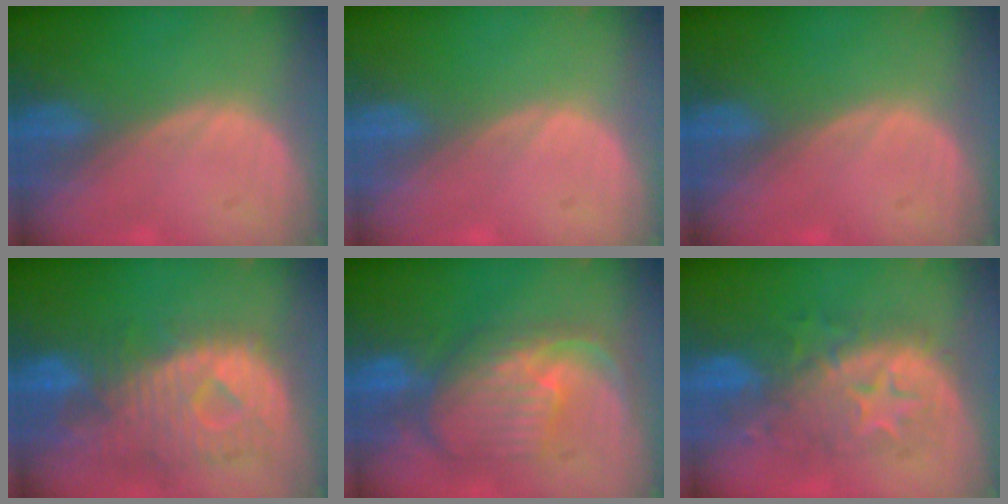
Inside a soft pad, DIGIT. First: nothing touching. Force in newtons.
{"total": 0.0}
{"total": 0.0}
{"total": 11.5, "press": 10.0, "slide": 5.7}
{"total": 10.8, "press": 9.6, "slide": 5.1}
{"total": 9.0, "press": 9.0, "slide": 0.3}